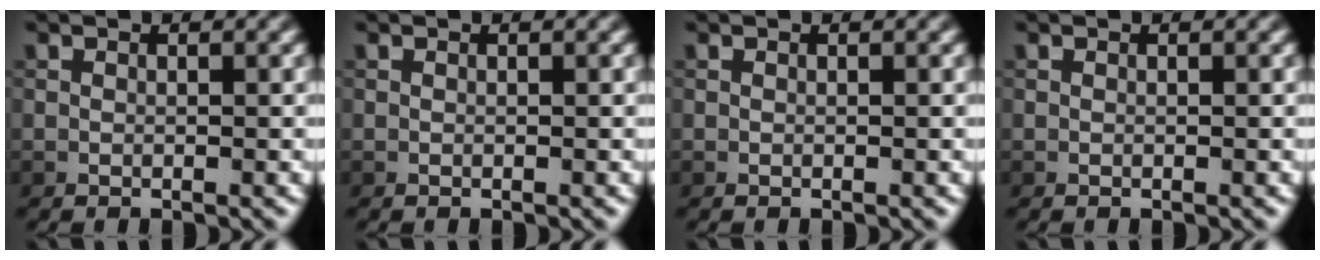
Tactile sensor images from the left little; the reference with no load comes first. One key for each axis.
{"total": 0.0}
{"total": 0.0}
{"total": 0.0}